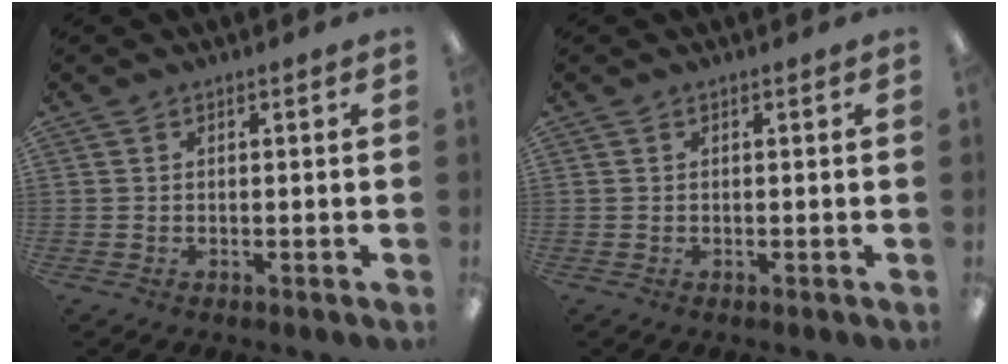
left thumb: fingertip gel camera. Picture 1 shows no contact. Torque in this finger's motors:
{"motor_torque": [0.01, 0.00, 0.08, -0.02, 0.00]}